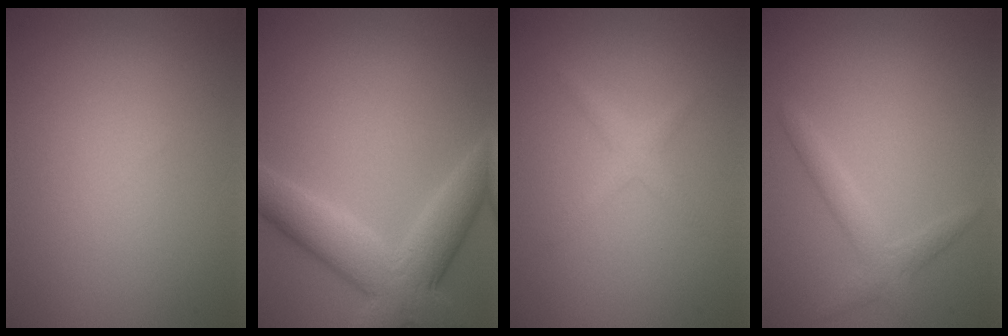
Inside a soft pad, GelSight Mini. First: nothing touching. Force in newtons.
{"total": 7.3, "press": 7.3, "slide": 0.4}
{"total": 1.4, "press": 1.4, "slide": 0.1}
{"total": 2.2, "press": 2.2, "slide": 0.1}